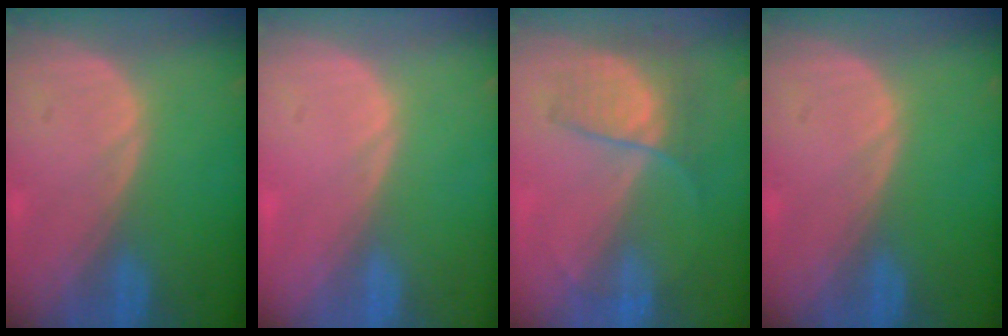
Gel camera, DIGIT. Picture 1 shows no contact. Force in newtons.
{"total": 0.5, "press": 0.0, "slide": 0.5}
{"total": 7.0, "press": 6.0, "slide": 3.7}
{"total": 0.0}